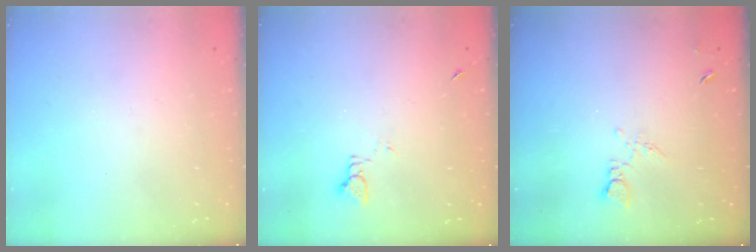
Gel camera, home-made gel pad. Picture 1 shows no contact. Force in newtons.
{"total": 2.0, "press": 2.0, "slide": 0.3}
{"total": 5.9, "press": 5.9, "slide": 0.9}